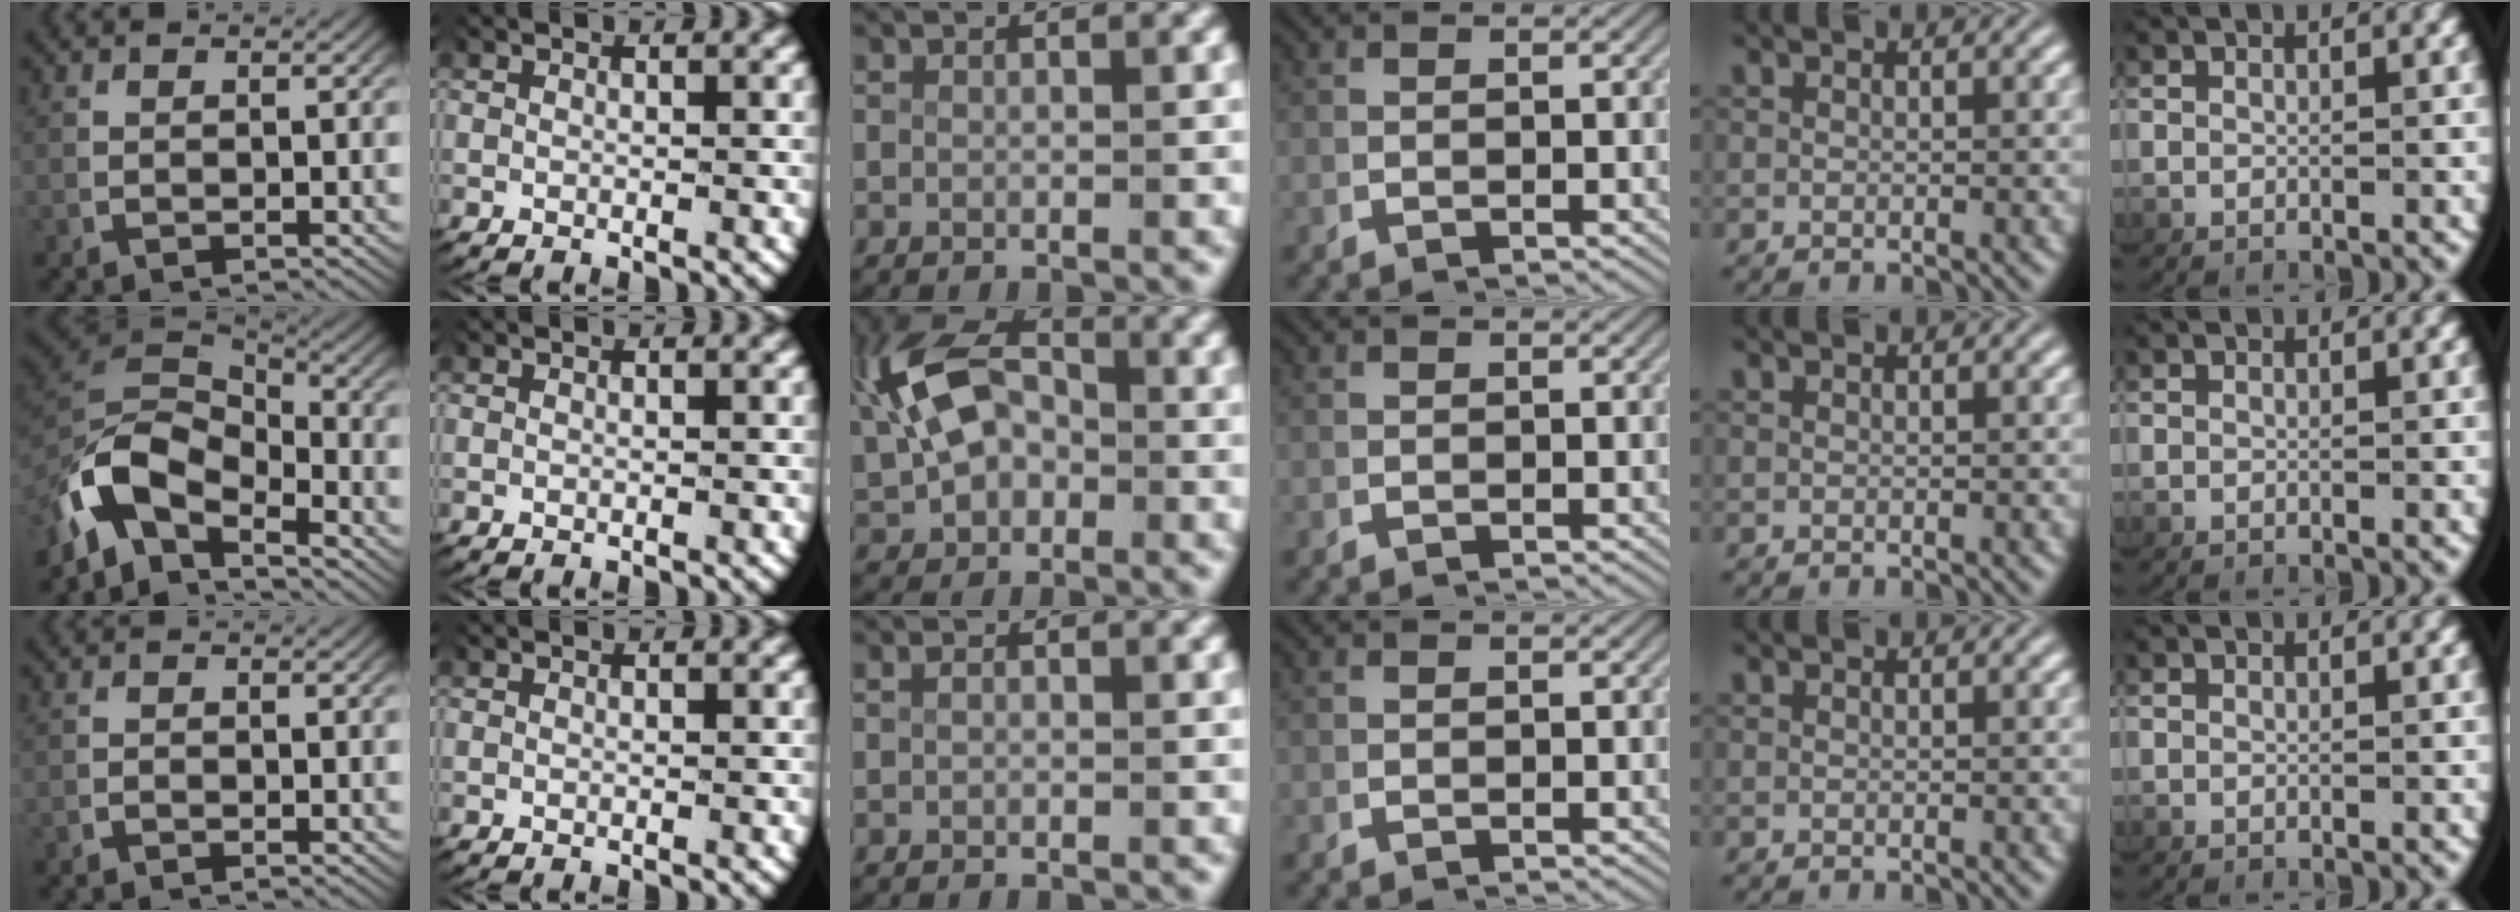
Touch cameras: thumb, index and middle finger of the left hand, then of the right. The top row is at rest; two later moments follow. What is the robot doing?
{"motion": "lift_and_place", "object": "fork"}